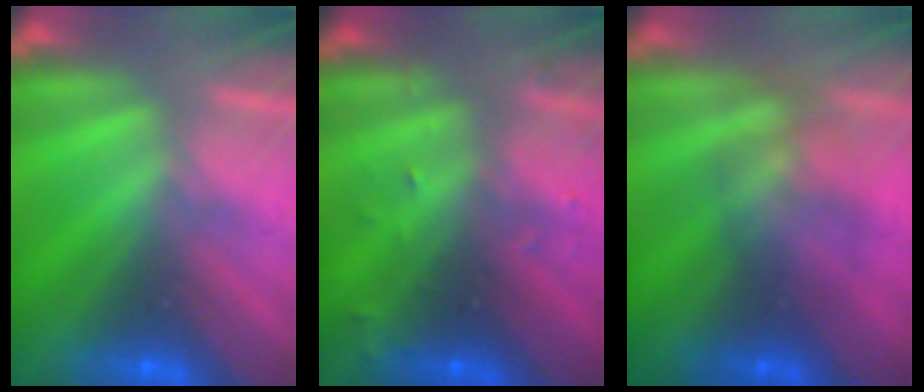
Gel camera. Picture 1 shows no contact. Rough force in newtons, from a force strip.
{"total": 3.0}
{"total": 3.5}